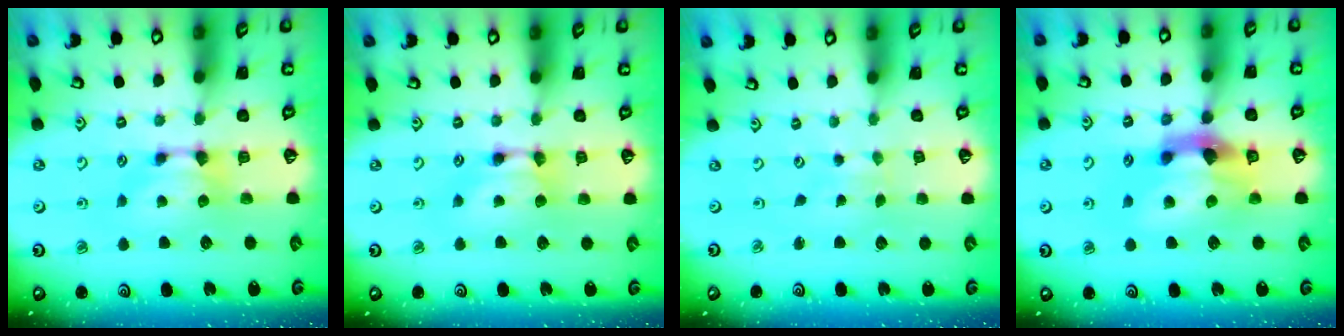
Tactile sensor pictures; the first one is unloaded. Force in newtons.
{"total": 1.8, "press": 1.8, "slide": 0.1}
{"total": 4.3, "press": 4.3, "slide": 0.2}
{"total": 6.3, "press": 6.0, "slide": 2.1}